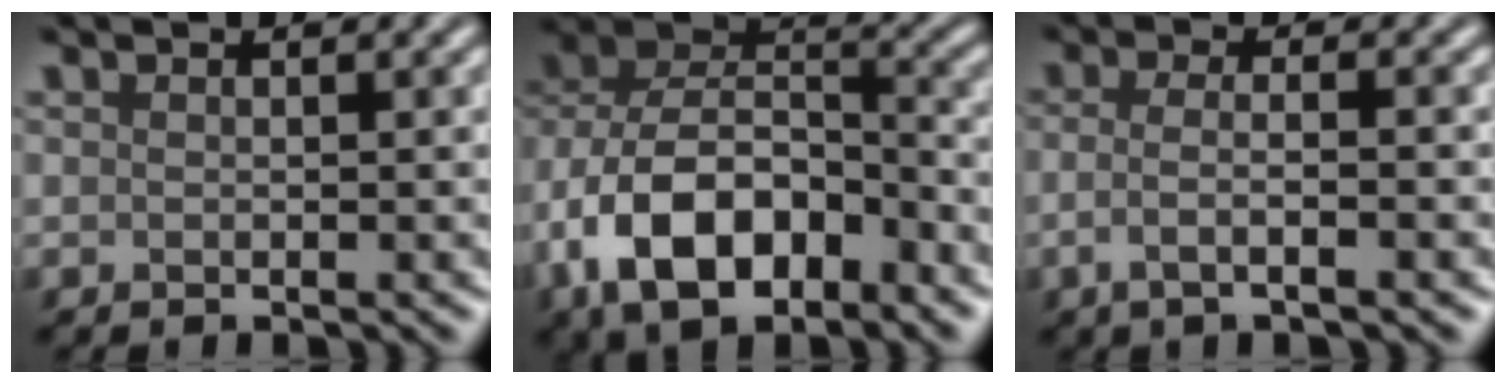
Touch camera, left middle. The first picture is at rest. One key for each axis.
{"total": 11.9, "fx": -4.7, "fy": 7.1, "fz": 8.3, "tx": -0.150, "ty": 0.004, "tz": -0.090}
{"total": 3.4, "fx": -0.9, "fy": 1.1, "fz": 3.1, "tx": -0.053, "ty": -0.004, "tz": -0.027}